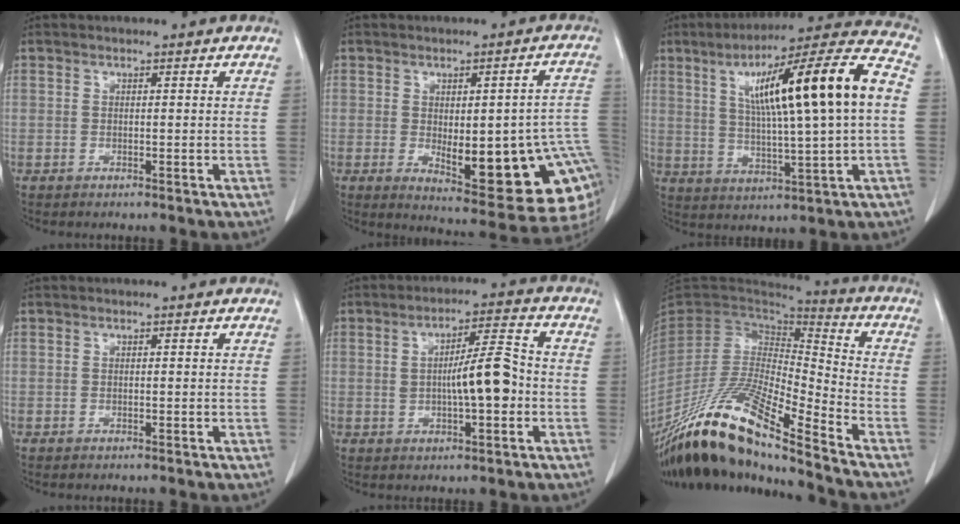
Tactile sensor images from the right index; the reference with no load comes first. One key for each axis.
{"total": 19.8, "fx": -3.3, "fy": 5.4, "fz": 18.8, "tx": -0.166, "ty": 0.010, "tz": -0.018}
{"total": 20.7, "fx": 3.5, "fy": 1.3, "fz": 20.4, "tx": -0.316, "ty": 0.032, "tz": 0.048}
{"total": 0.0}
{"total": 8.2, "fx": -0.7, "fy": 1.5, "fz": 8.0, "tx": -0.130, "ty": 0.013, "tz": -0.012}
{"total": 21.7, "fx": -17.2, "fy": 1.0, "fz": 13.2, "tx": -0.273, "ty": -0.028, "tz": -0.324}